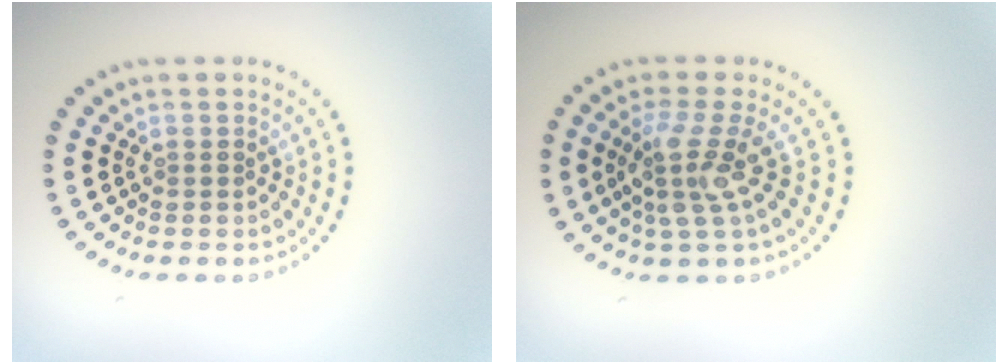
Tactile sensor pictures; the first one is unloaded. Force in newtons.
{"total": 3.4, "press": 2.6, "slide": 2.3}